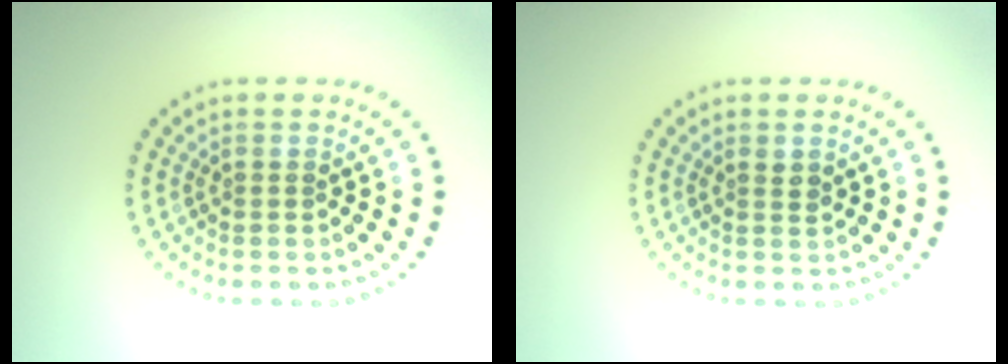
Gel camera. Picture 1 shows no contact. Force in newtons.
{"total": 0.9, "press": 0.8, "slide": 0.4}